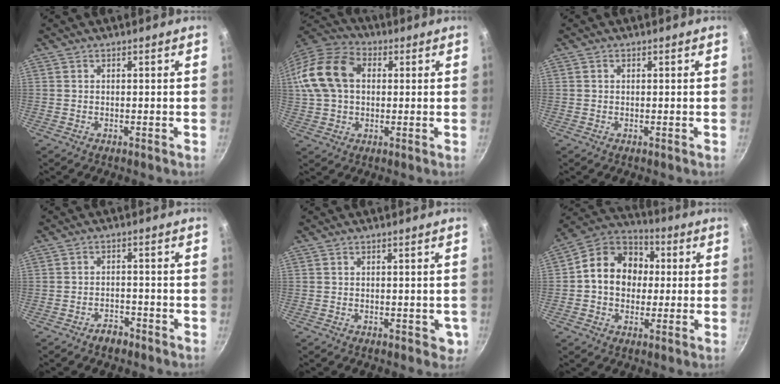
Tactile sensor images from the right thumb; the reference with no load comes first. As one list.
[{"total": 16.5, "force": [2.7, 11.7, 11.2], "torque": [-0.208, 0.029, 0.036]}, {"total": 0.6, "force": [0.2, 0.5, 0.3], "torque": [-0.004, 0.004, 0.002]}, {"total": 3.0, "force": [-2.4, 1.6, 1.0], "torque": [-0.007, 0.028, -0.033]}, {"total": 2.7, "force": [-0.2, 2.0, 1.8], "torque": [-0.011, 0.000, -0.001]}, {"total": 14.2, "force": [1.2, 11.5, 8.2], "torque": [-0.094, 0.028, -0.001]}]